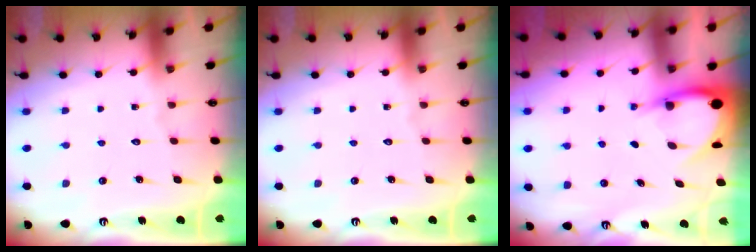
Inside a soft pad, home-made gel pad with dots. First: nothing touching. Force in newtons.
{"total": 0.0}
{"total": 4.6, "press": 4.5, "slide": 0.4}